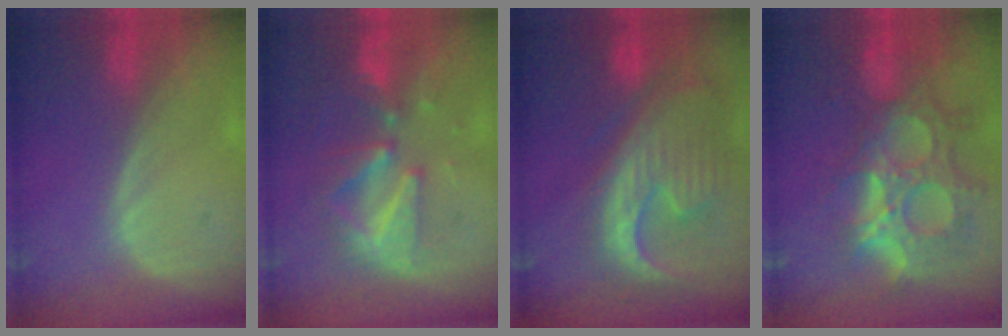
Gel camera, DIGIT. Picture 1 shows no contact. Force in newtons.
{"total": 9.5, "press": 8.6, "slide": 4.0}
{"total": 13.3, "press": 11.5, "slide": 6.7}
{"total": 13.8, "press": 11.6, "slide": 7.5}